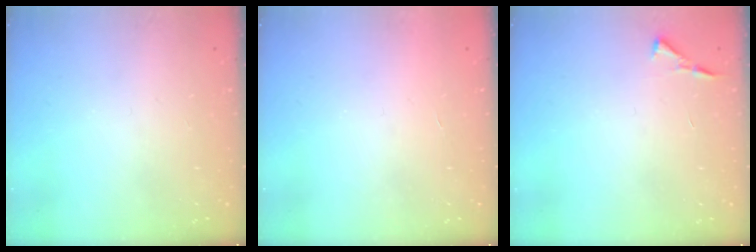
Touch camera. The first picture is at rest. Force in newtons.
{"total": 1.8, "press": 1.8, "slide": 0.1}
{"total": 3.5, "press": 3.4, "slide": 0.5}